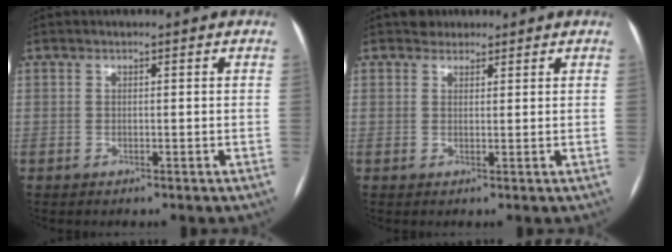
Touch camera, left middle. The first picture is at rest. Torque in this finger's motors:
{"motor_torque": [0.07, -0.17, -0.01, 0.00]}